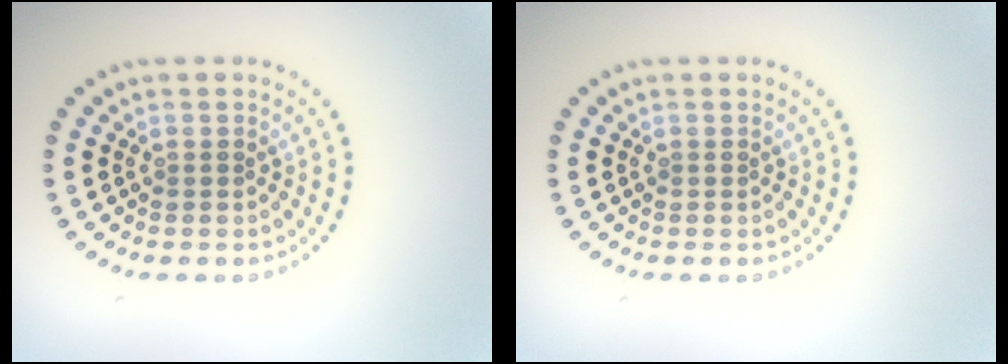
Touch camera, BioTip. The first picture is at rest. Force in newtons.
{"total": 0.0}